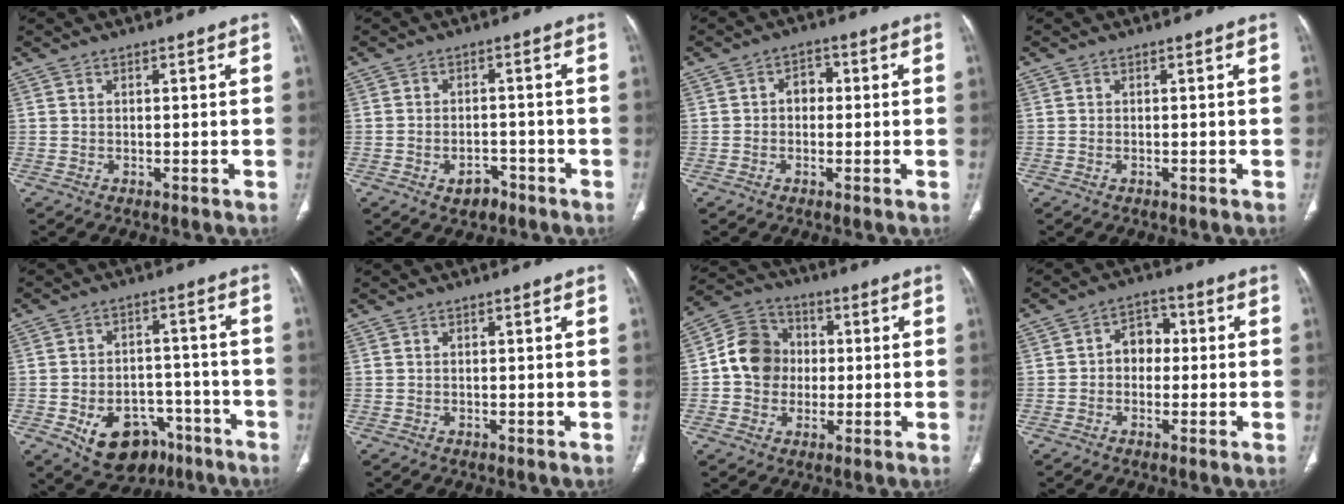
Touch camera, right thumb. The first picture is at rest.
{"total": 4.0, "force": [-2.4, 2.6, 2.0], "torque": [-0.020, 0.020, -0.029]}
{"total": 3.3, "force": [0.0, 2.6, 2.1], "torque": [-0.015, 0.014, -0.009]}
{"total": 0.0}
{"total": 14.0, "force": [-7.2, 9.6, 7.2], "torque": [-0.078, 0.045, -0.094]}
{"total": 0.0}
{"total": 10.6, "force": [0.0, 9.4, 4.9], "torque": [-0.063, 0.024, -0.011]}
{"total": 5.6, "force": [0.0, 4.4, 3.5], "torque": [-0.026, 0.021, -0.011]}